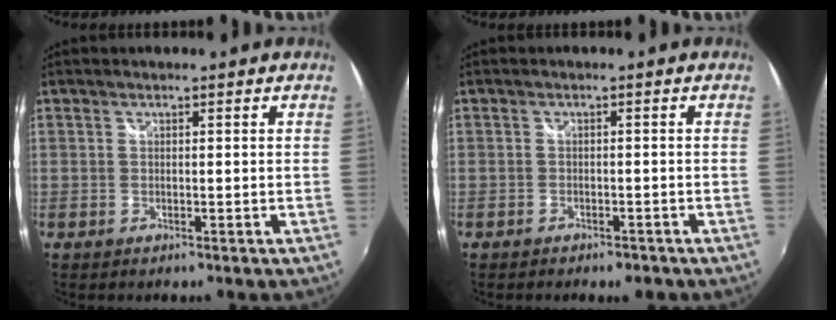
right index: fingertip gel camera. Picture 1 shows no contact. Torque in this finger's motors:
{"motor_torque": [0.27, -0.28, 0.00, 0.01]}